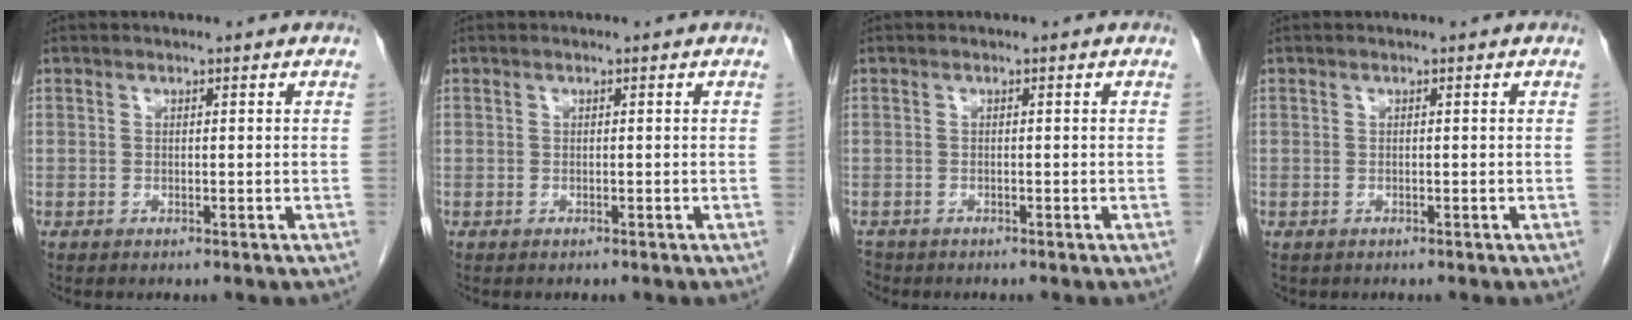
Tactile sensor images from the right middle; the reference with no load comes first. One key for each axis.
{"total": 0.0}
{"total": 1.8, "fx": -1.6, "fy": 0.8, "fz": 0.1, "tx": -0.005, "ty": -0.002, "tz": -0.028}
{"total": 0.6, "fx": -0.4, "fy": 0.5, "fz": 0.1, "tx": -0.007, "ty": 0.004, "tz": -0.002}